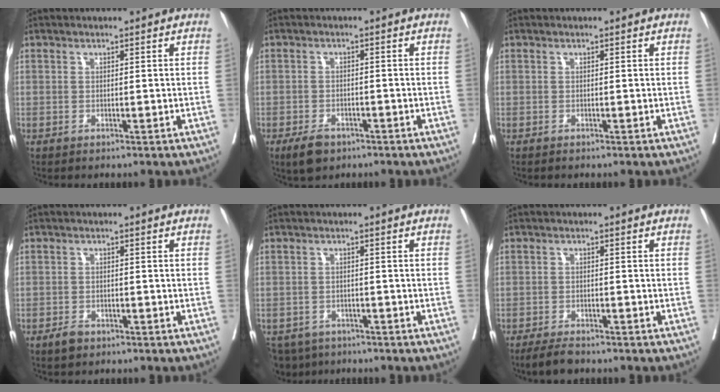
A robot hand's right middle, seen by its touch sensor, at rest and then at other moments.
{"total": 4.0, "force": [-2.8, 2.1, 2.0], "torque": [-0.039, -0.002, -0.041]}
{"total": 0.0}
{"total": 2.0, "force": [-1.5, 1.1, 0.8], "torque": [-0.018, 0.001, -0.021]}
{"total": 5.7, "force": [-4.6, 3.3, 0.7], "torque": [-0.009, -0.007, -0.072]}
{"total": 3.4, "force": [-3.0, 0.6, 1.4], "torque": [-0.027, -0.008, -0.055]}